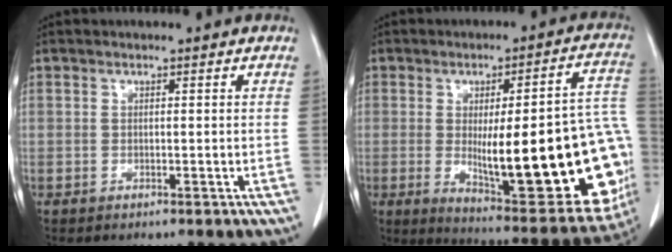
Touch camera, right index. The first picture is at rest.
{"total": 27.8, "force": [-4.0, 6.0, 26.8], "torque": [-0.275, 0.004, -0.035]}